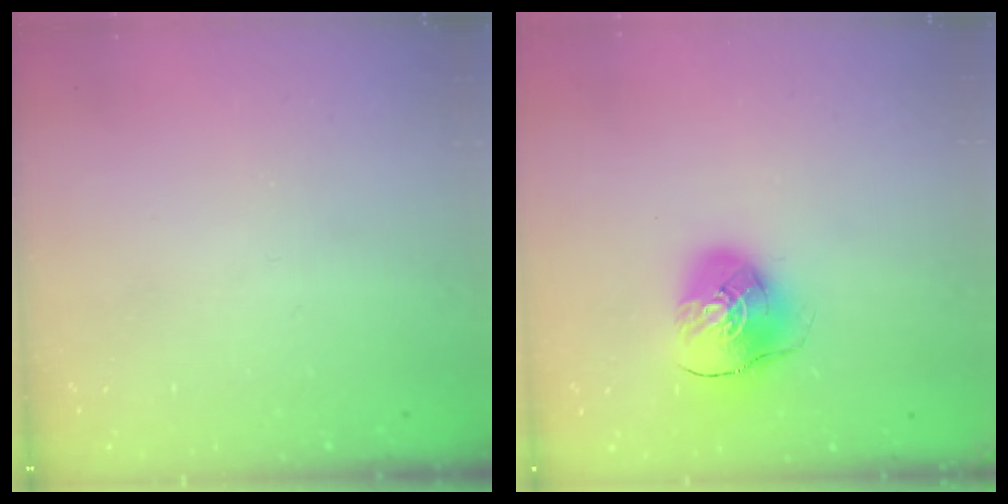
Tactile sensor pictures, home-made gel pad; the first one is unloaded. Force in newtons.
{"total": 9.8, "press": 9.7, "slide": 1.6}